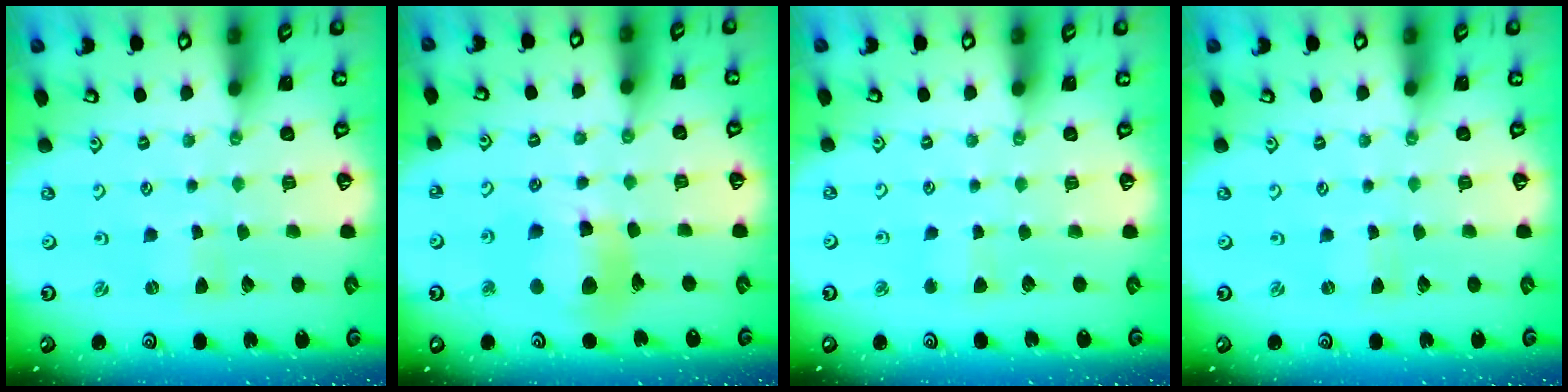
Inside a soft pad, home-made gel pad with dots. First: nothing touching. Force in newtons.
{"total": 12.5, "press": 12.5, "slide": 1.4}
{"total": 2.8, "press": 2.8, "slide": 0.4}
{"total": 0.0}